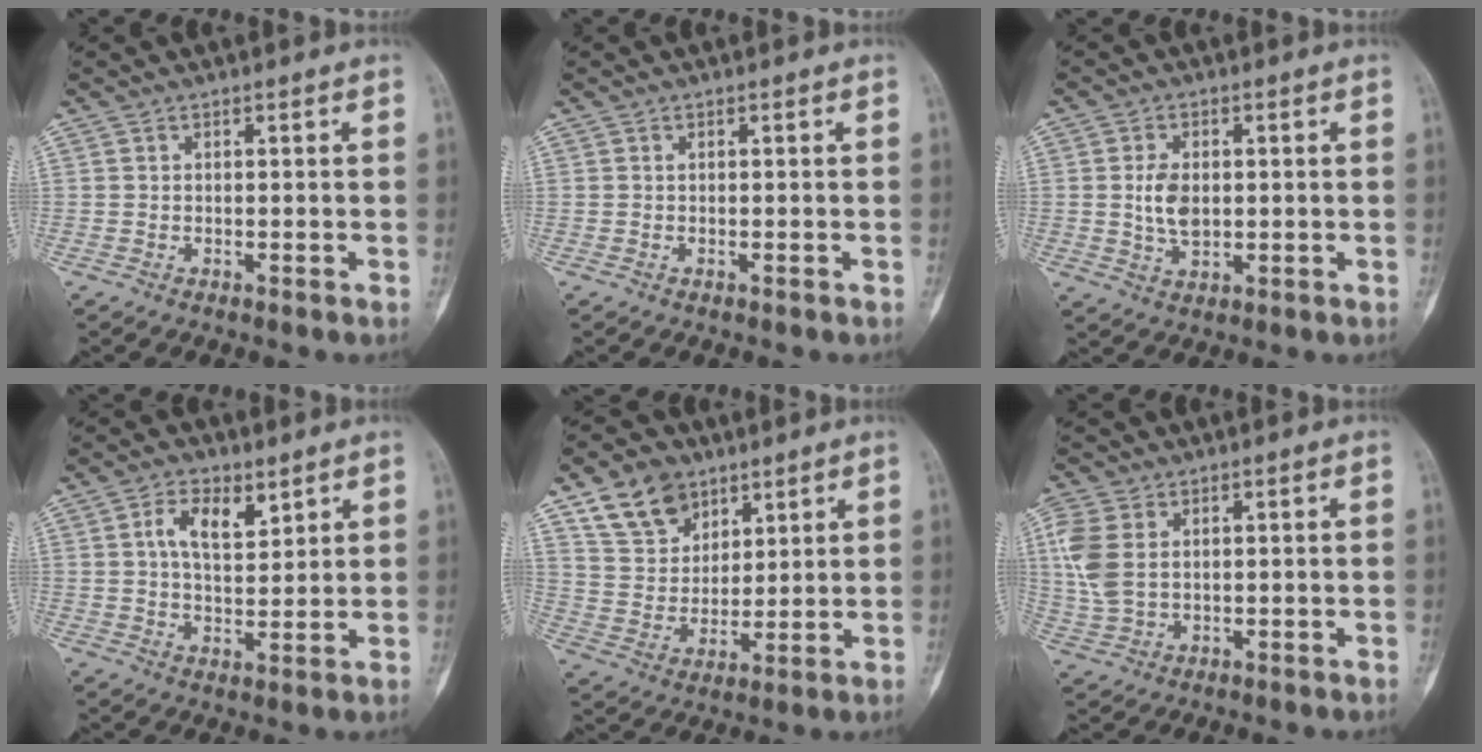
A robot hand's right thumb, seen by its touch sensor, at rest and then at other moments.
{"total": 0.0}
{"total": 5.7, "force": [0.3, 3.6, 4.4], "torque": [-0.073, -0.006, 0.010]}
{"total": 7.5, "force": [3.4, 3.9, 5.4], "torque": [-0.079, -0.016, 0.059]}
{"total": 11.7, "force": [7.3, 8.0, 4.6], "torque": [-0.057, -0.031, 0.140]}
{"total": 8.1, "force": [2.0, 5.3, 5.8], "torque": [-0.142, 0.001, 0.045]}